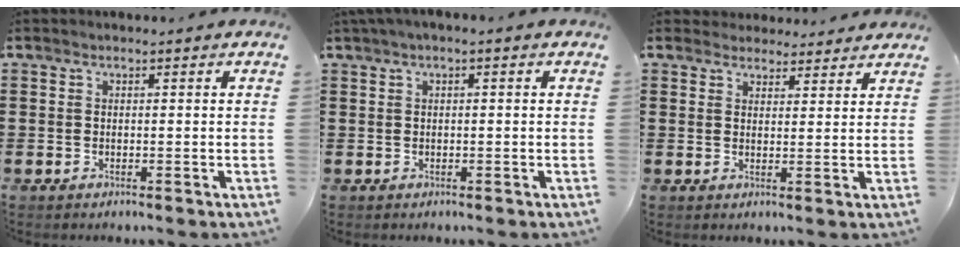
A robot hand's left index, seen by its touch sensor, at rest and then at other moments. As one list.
[{"total": 1.0, "force": [-0.1, 0.1, 1.0], "torque": [-0.015, -0.003, 0.000]}, {"total": 3.2, "force": [3.0, 1.0, 0.1], "torque": [-0.012, -0.004, 0.059]}]